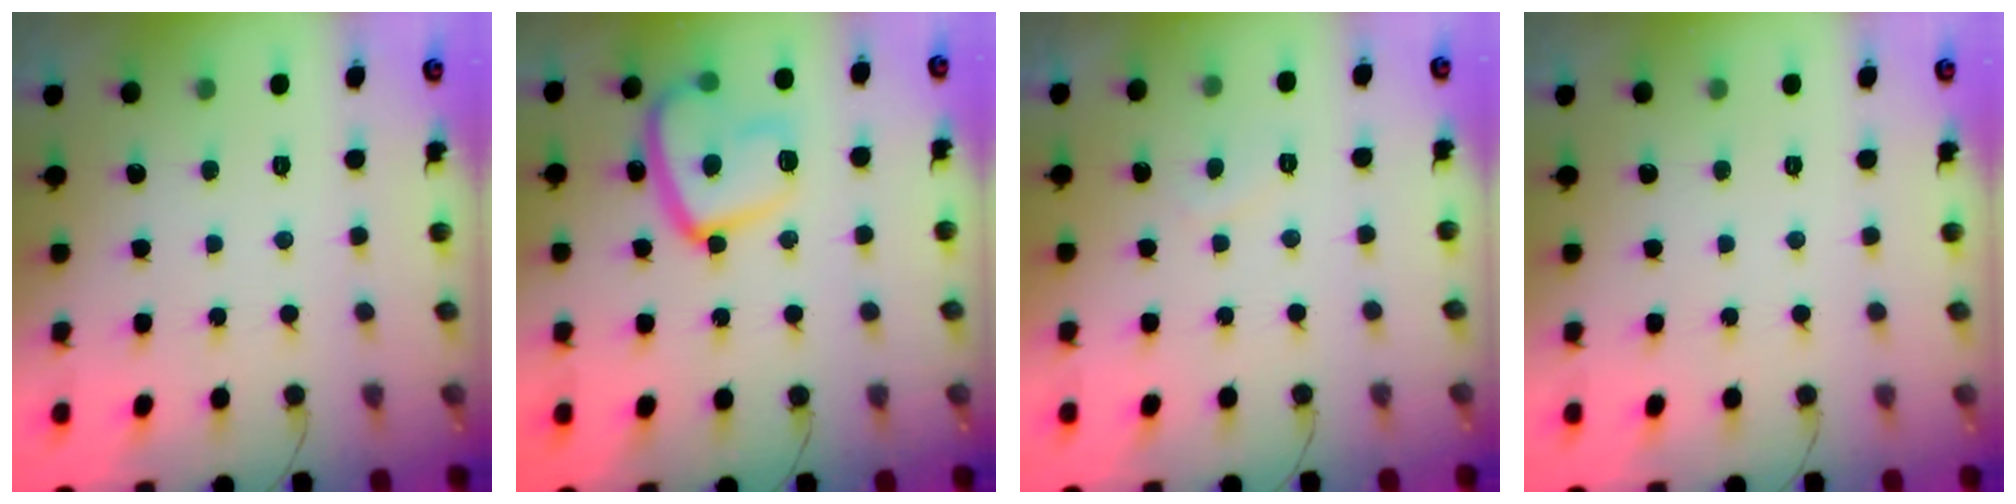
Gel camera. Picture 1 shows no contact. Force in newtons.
{"total": 17.1, "press": 17.0, "slide": 2.0}
{"total": 0.8, "press": 0.5, "slide": 0.6}
{"total": 0.0}